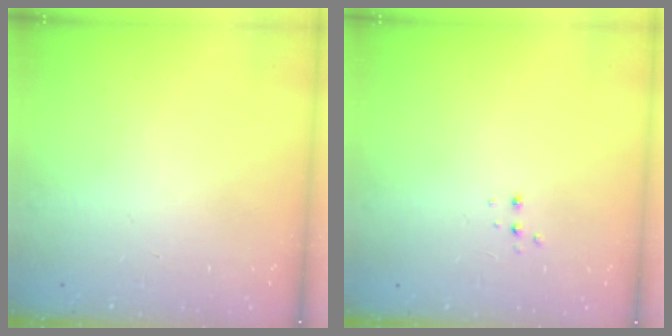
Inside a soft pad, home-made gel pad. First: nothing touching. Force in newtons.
{"total": 2.7, "press": 2.7, "slide": 0.5}